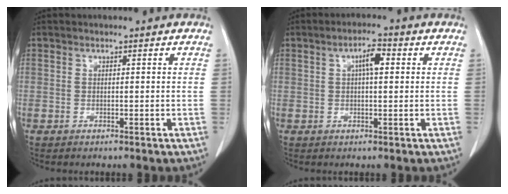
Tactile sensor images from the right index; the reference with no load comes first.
{"total": 3.6, "force": [0.9, 1.0, 3.4], "torque": [-0.060, 0.010, 0.013]}